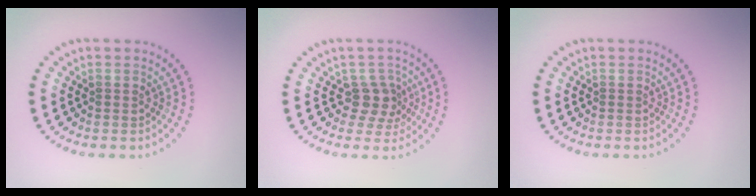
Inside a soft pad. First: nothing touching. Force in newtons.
{"total": 2.6, "press": 2.0, "slide": 1.7}
{"total": 0.0}